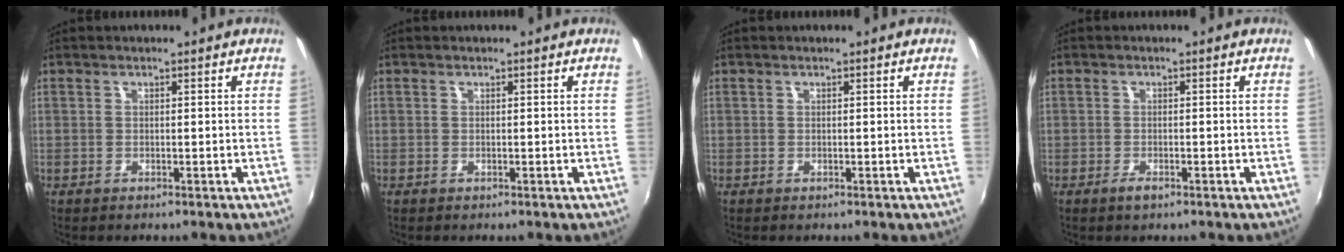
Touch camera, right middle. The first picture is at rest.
{"total": 0.0}
{"total": 0.0}
{"total": 1.6, "force": [-1.1, 0.8, 0.8], "torque": [-0.016, -0.005, -0.022]}